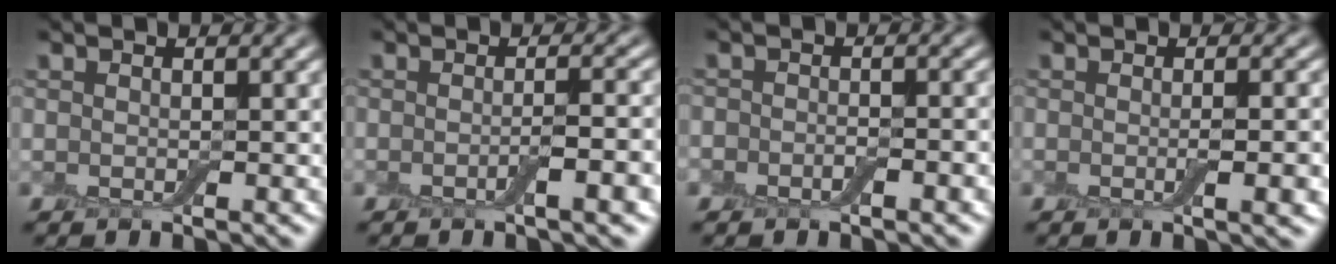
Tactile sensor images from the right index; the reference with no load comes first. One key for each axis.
{"total": 3.1, "fx": -1.0, "fy": 0.7, "fz": 2.9, "tx": -0.040, "ty": 0.006, "tz": -0.022}
{"total": 2.6, "fx": -1.2, "fy": 1.5, "fz": 1.7, "tx": -0.003, "ty": 0.004, "tz": -0.021}
{"total": 3.3, "fx": -0.5, "fy": 0.8, "fz": 3.2, "tx": -0.042, "ty": -0.003, "tz": -0.009}